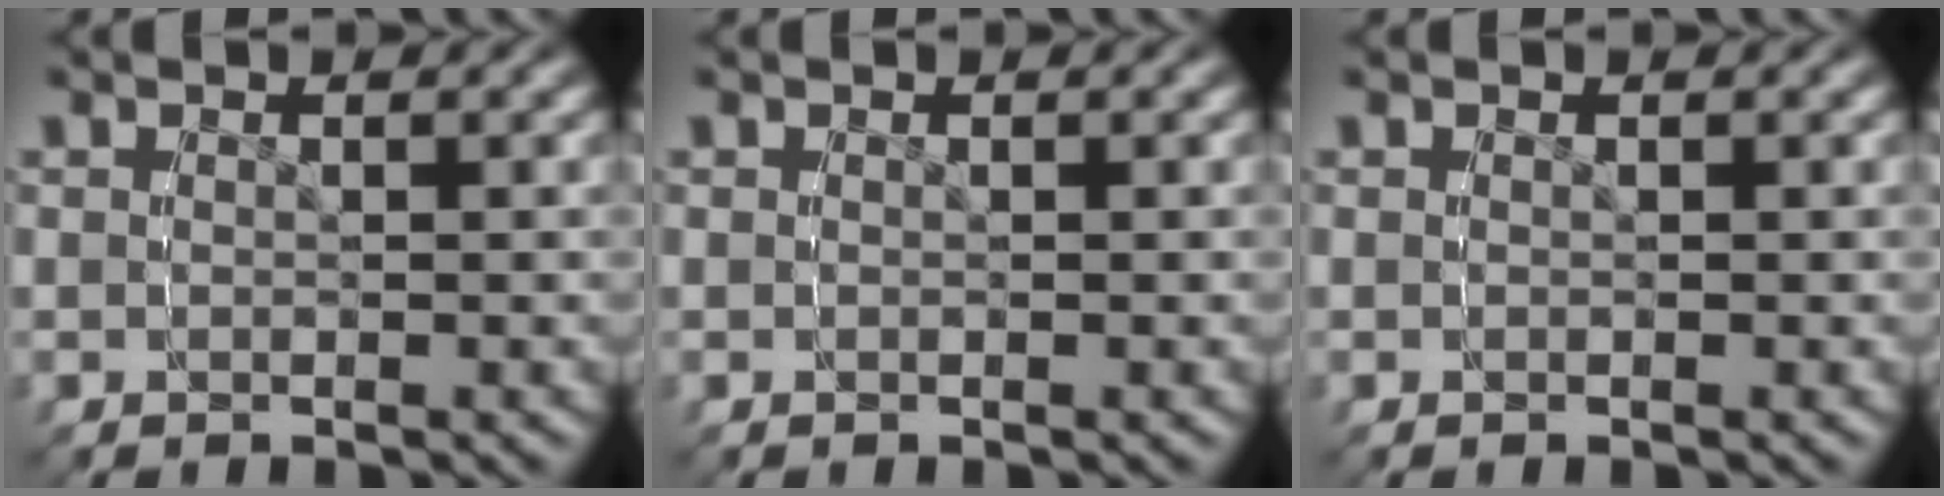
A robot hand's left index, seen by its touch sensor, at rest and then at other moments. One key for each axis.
{"total": 0.0}
{"total": 0.0}